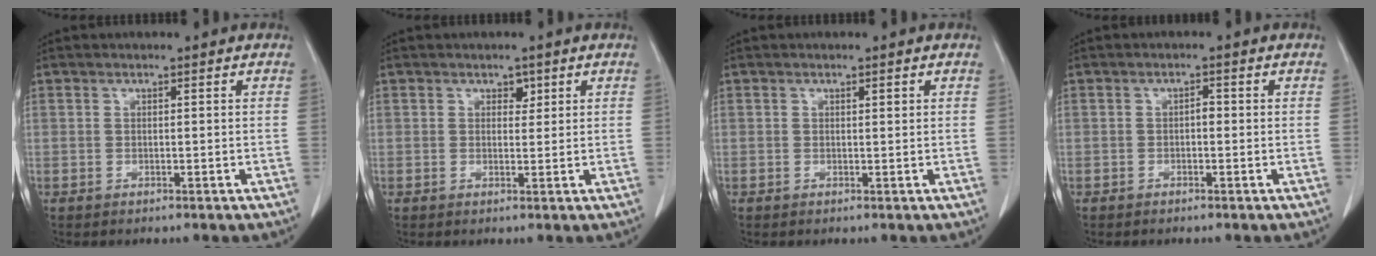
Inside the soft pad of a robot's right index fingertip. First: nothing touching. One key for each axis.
{"total": 1.5, "fx": 0.8, "fy": 1.0, "fz": 0.7, "tx": -0.004, "ty": -0.002, "tz": 0.011}
{"total": 0.7, "fx": 0.4, "fy": 0.2, "fz": 0.6, "tx": -0.009, "ty": -0.002, "tz": 0.006}
{"total": 1.1, "fx": -0.1, "fy": 0.5, "fz": 0.9, "tx": -0.012, "ty": 0.005, "tz": -0.004}